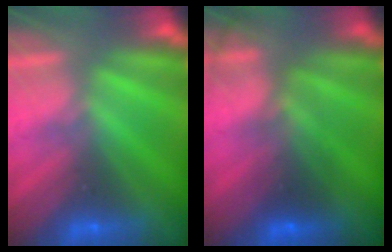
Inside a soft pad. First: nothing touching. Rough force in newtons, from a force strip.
{"total": 7.9}